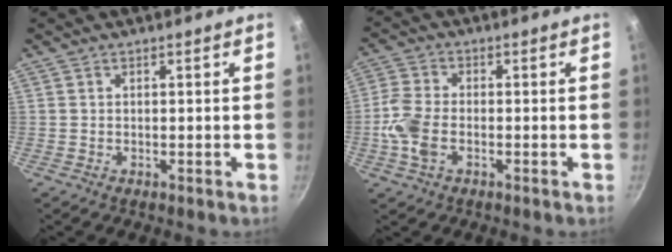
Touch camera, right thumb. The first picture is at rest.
{"total": 7.0, "force": [-1.9, 4.2, 5.3], "torque": [-0.120, 0.013, -0.049]}